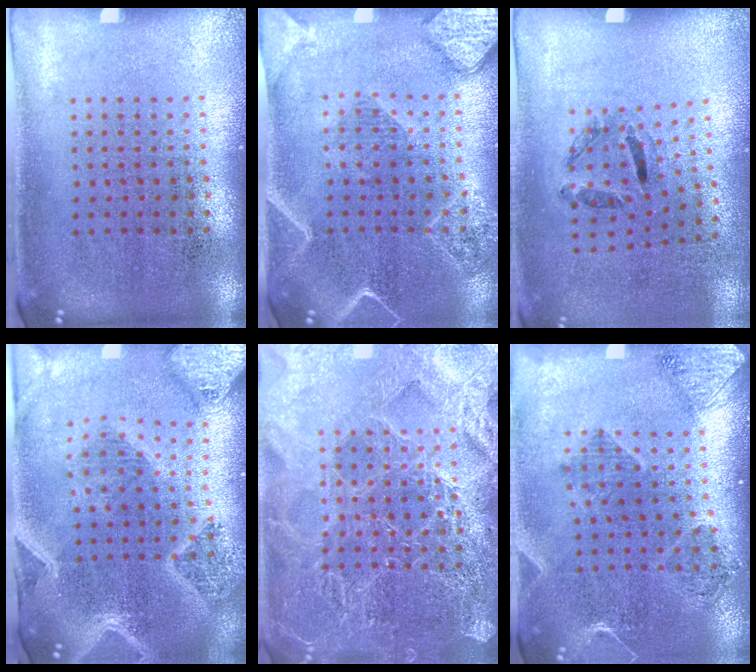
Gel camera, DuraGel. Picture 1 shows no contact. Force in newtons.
{"total": 2.4, "press": 2.2, "slide": 0.9}
{"total": 1.3, "press": 0.6, "slide": 1.1}
{"total": 3.3, "press": 2.9, "slide": 1.7}
{"total": 6.2, "press": 6.2, "slide": 0.8}
{"total": 1.7, "press": 1.6, "slide": 0.7}